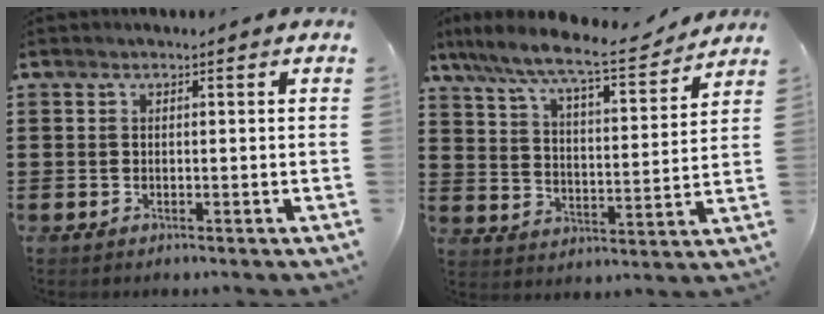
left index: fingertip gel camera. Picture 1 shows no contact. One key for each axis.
{"total": 9.3, "fx": 8.2, "fy": 0.4, "fz": 4.4, "tx": -0.118, "ty": -0.046, "tz": 0.135}